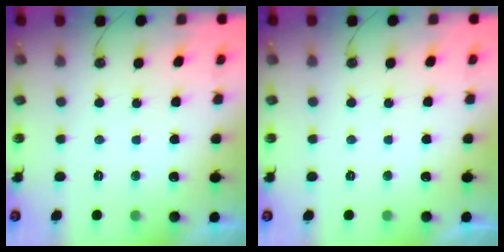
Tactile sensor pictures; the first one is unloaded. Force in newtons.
{"total": 0.0}